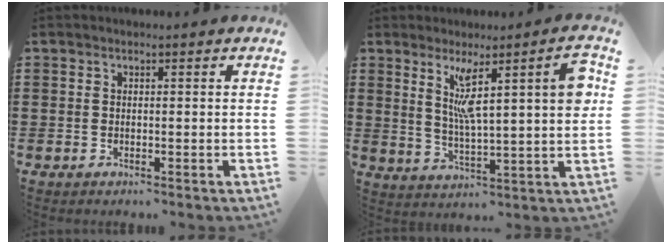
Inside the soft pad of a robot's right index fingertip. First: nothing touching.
{"total": 9.6, "force": [3.9, 1.7, 8.6], "torque": [-0.149, -0.009, 0.057]}